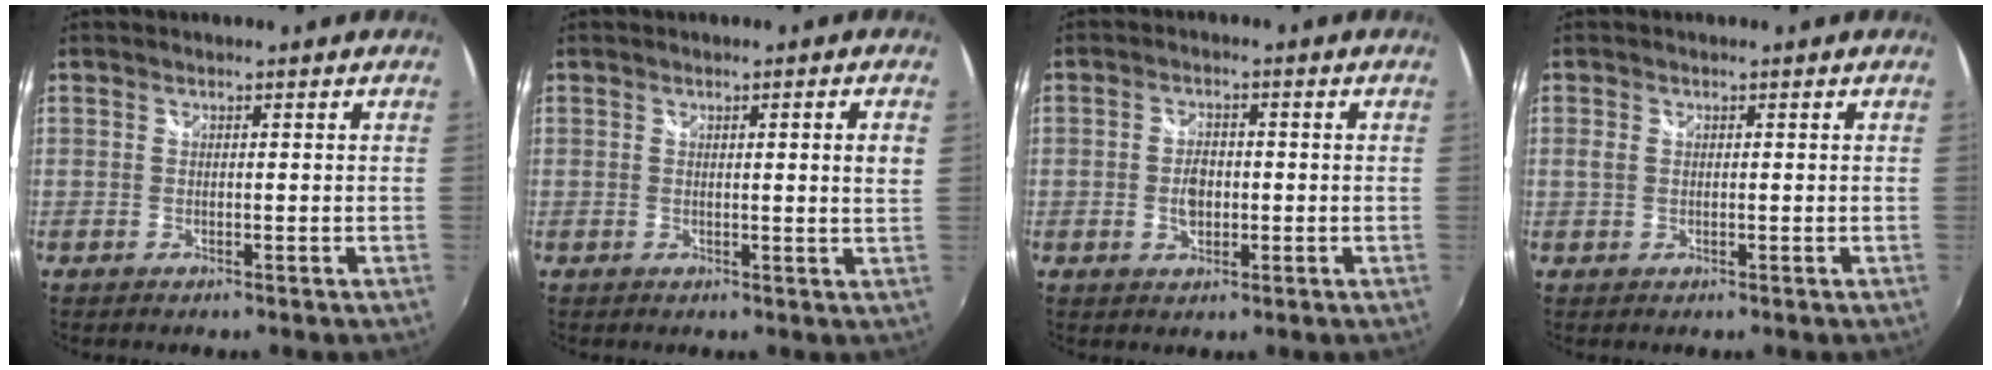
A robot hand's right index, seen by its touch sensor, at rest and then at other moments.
{"total": 3.5, "force": [0.9, -0.7, 3.3], "torque": [-0.032, 0.004, 0.012]}
{"total": 3.9, "force": [-0.6, 2.6, 2.8], "torque": [-0.052, 0.002, -0.009]}
{"total": 1.3, "force": [0.1, 1.0, 0.8], "torque": [-0.018, -0.003, 0.001]}